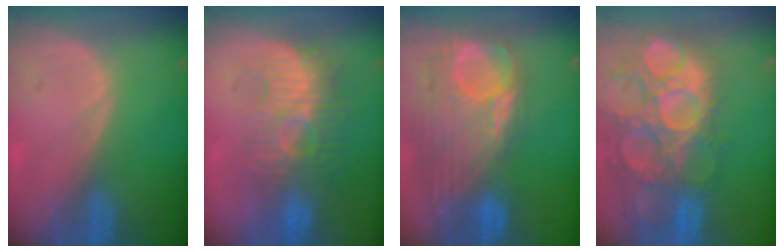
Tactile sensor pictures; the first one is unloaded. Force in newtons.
{"total": 9.1, "press": 8.7, "slide": 2.6}
{"total": 12.7, "press": 10.6, "slide": 6.9}
{"total": 15.1, "press": 12.6, "slide": 8.4}